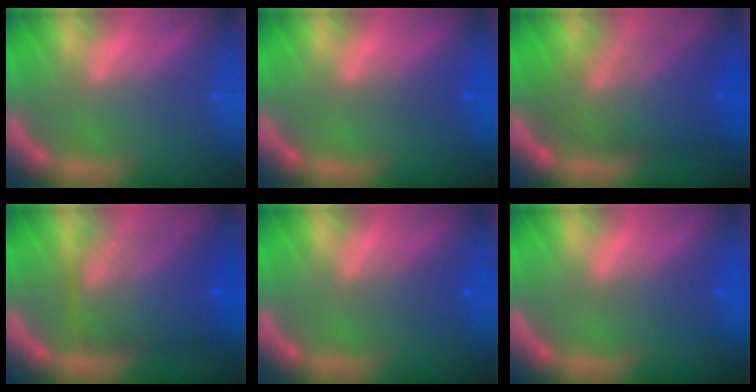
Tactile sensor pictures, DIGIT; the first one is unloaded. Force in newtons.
{"total": 1.5}
{"total": 9.1}
{"total": 9.1}
{"total": 1.9}
{"total": 1.4}